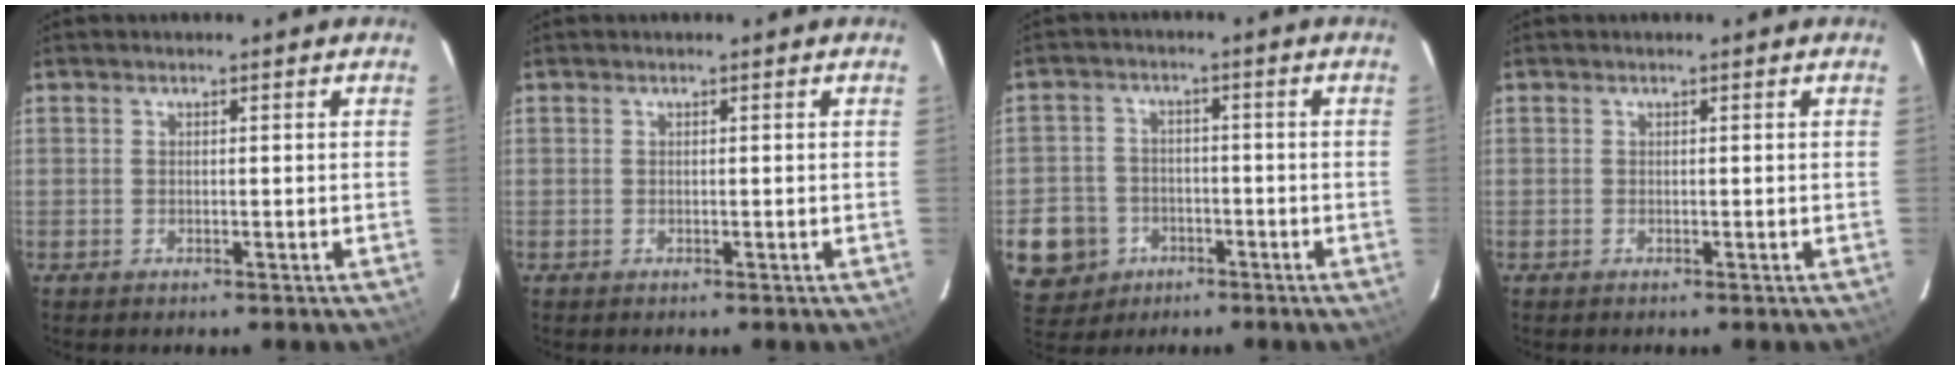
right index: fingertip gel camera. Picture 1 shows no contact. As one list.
[{"total": 0.0}, {"total": 9.7, "force": [-3.8, 8.6, 2.5], "torque": [-0.084, 0.019, -0.051]}, {"total": 0.0}]